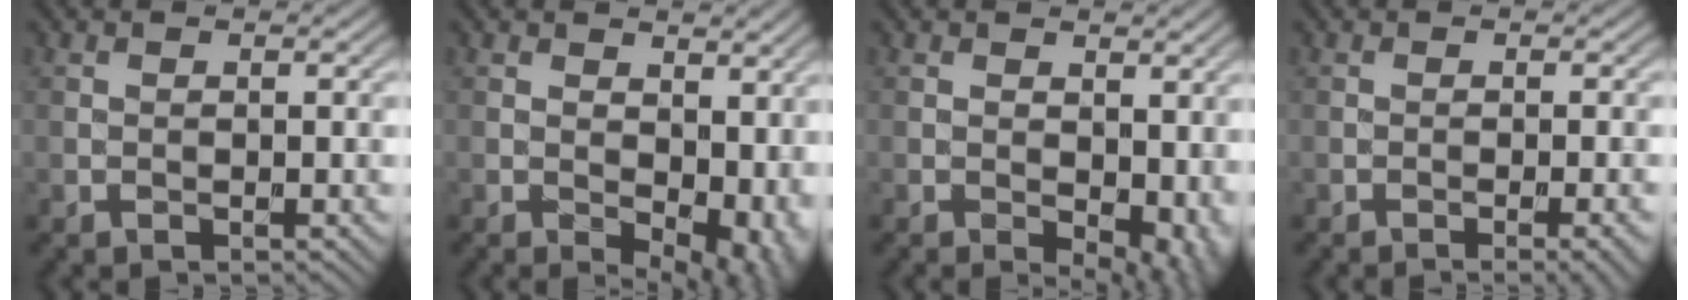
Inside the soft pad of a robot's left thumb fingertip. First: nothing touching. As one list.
[{"total": 9.9, "force": [0.2, 6.1, 7.8], "torque": [-0.099, -0.022, 0.028]}, {"total": 6.7, "force": [-0.5, 4.0, 5.3], "torque": [-0.068, -0.018, 0.005]}, {"total": 2.7, "force": [-1.2, 0.4, 2.3], "torque": [-0.028, 0.006, -0.022]}]